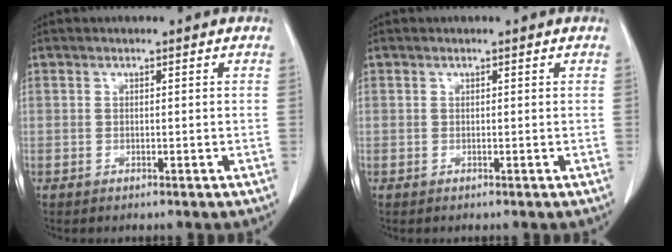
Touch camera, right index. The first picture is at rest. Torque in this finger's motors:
{"motor_torque": [-0.42, 0.06, -0.02, -0.01]}